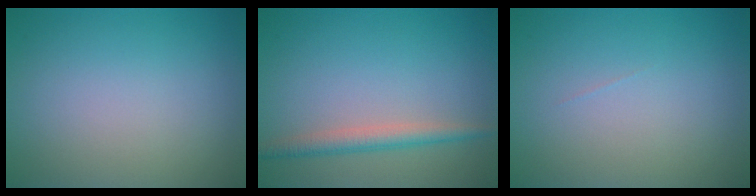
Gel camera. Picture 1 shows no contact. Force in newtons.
{"total": 2.4, "press": 2.4, "slide": 0.1}
{"total": 0.0}